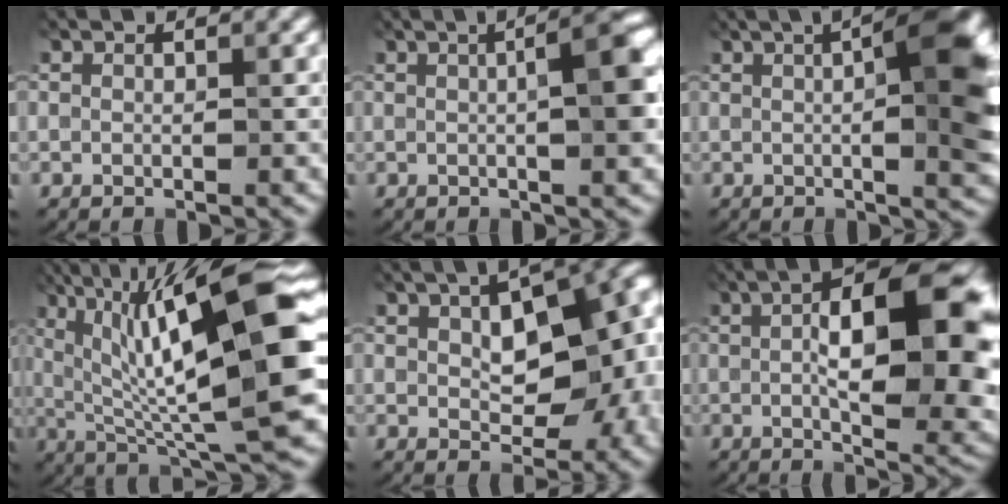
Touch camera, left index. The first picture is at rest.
{"total": 5.1, "force": [0.6, 0.8, 5.0], "torque": [-0.077, 0.014, 0.008]}
{"total": 8.6, "force": [1.3, 1.9, 8.3], "torque": [-0.119, 0.010, 0.019]}
{"total": 15.0, "force": [3.1, 2.9, 14.3], "torque": [-0.223, 0.013, 0.053]}
{"total": 12.7, "force": [1.1, 7.0, 10.5], "torque": [-0.124, 0.012, 0.030]}
{"total": 14.1, "force": [1.6, 5.3, 13.0], "torque": [-0.175, 0.021, 0.022]}